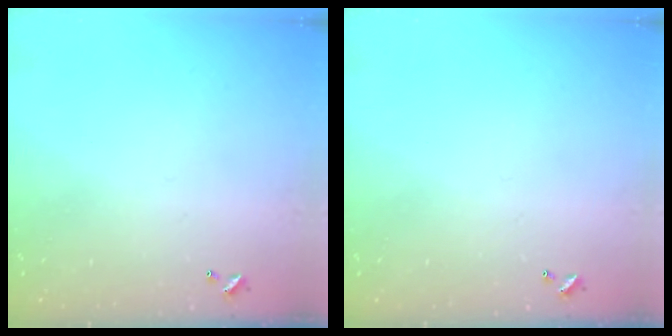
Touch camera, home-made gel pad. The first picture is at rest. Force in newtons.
{"total": 0.0}